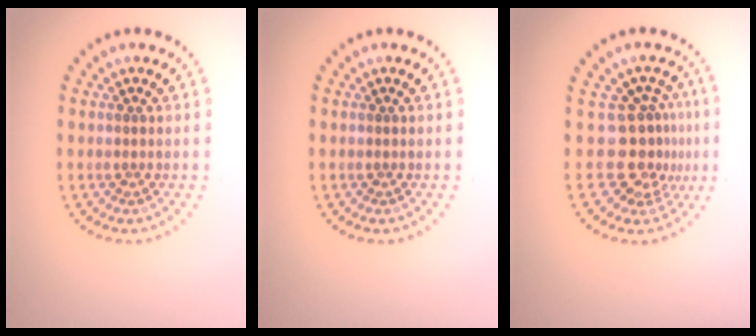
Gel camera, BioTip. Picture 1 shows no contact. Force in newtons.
{"total": 0.0}
{"total": 3.5, "press": 2.4, "slide": 2.5}